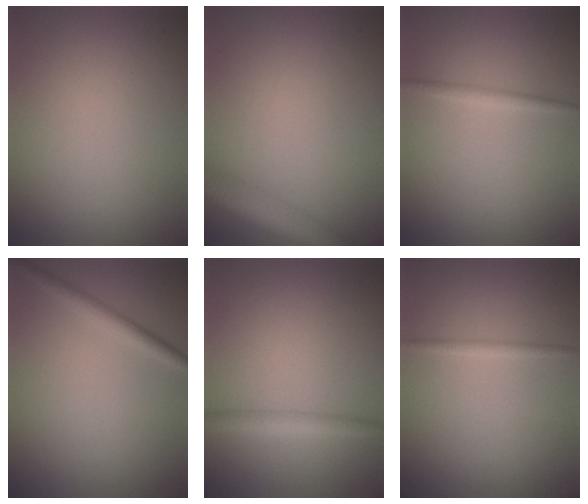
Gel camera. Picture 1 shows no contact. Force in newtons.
{"total": 4.9, "press": 4.9, "slide": 0.2}
{"total": 1.2, "press": 1.2, "slide": 0.1}
{"total": 2.0, "press": 2.0, "slide": 0.1}
{"total": 2.2, "press": 2.2, "slide": 0.1}
{"total": 0.9, "press": 0.9, "slide": 0.1}